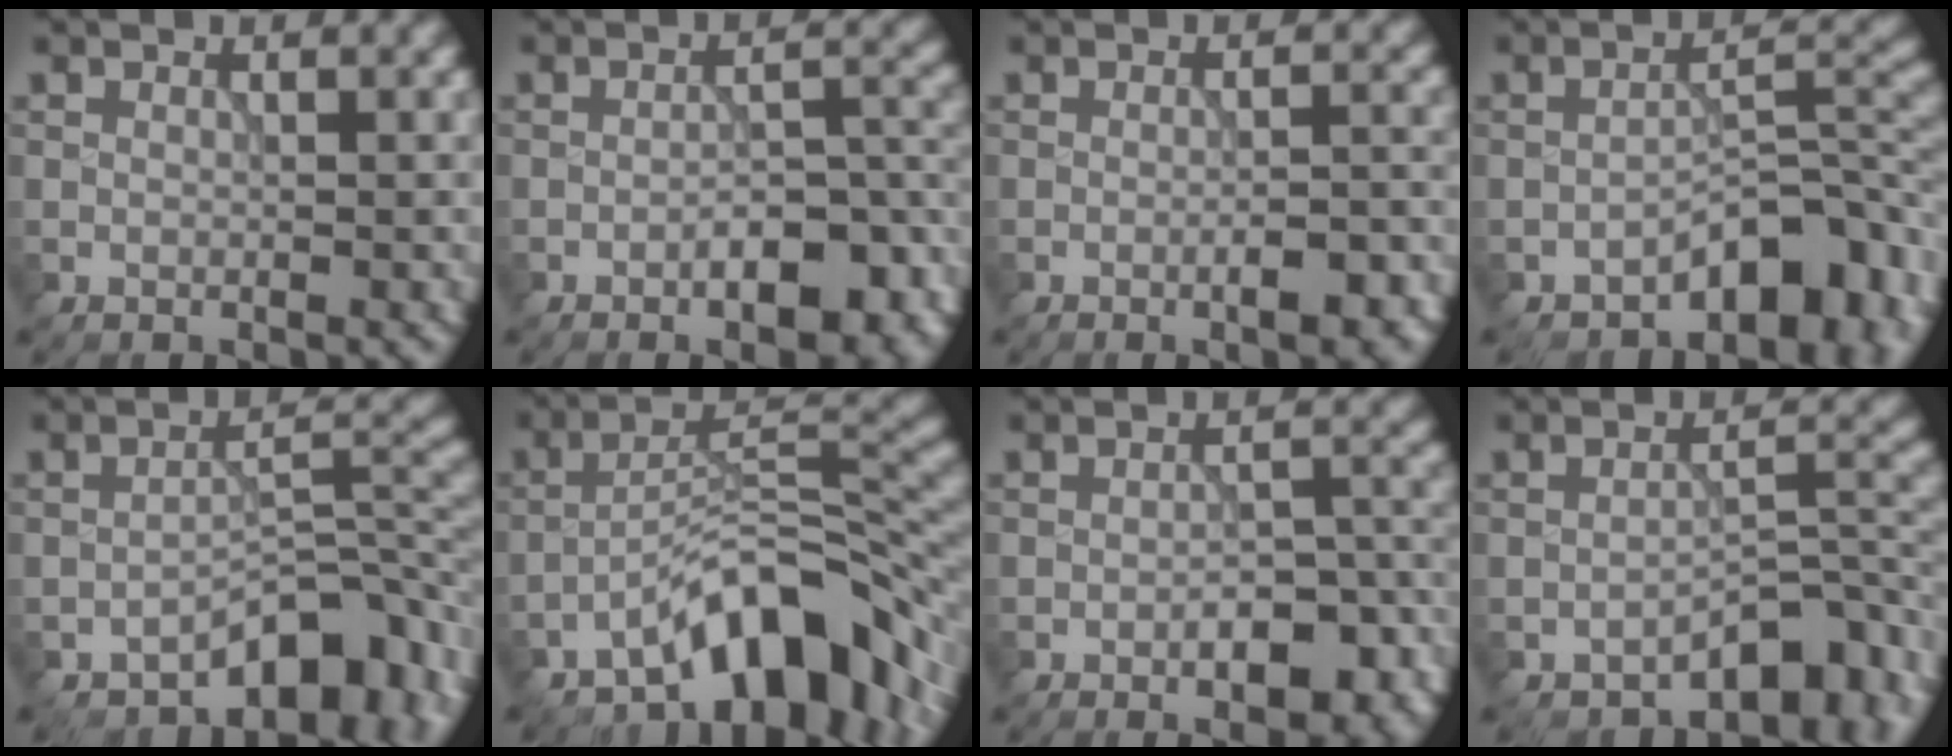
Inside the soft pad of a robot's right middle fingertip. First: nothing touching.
{"total": 7.3, "force": [-3.7, 2.9, 5.6], "torque": [-0.072, 0.003, -0.052]}
{"total": 3.7, "force": [-1.4, 1.0, 3.2], "torque": [-0.045, 0.001, -0.018]}
{"total": 6.4, "force": [-3.9, 2.6, 4.3], "torque": [-0.044, 0.013, -0.064]}
{"total": 7.6, "force": [-4.8, 3.3, 4.9], "torque": [-0.049, 0.008, -0.078]}
{"total": 10.2, "force": [-6.3, 4.0, 7.0], "torque": [-0.089, 0.015, -0.119]}
{"total": 7.1, "force": [-3.3, 3.1, 5.5], "torque": [-0.072, -0.001, -0.041]}
{"total": 5.4, "force": [-3.6, 2.1, 3.5], "torque": [-0.038, 0.009, -0.056]}